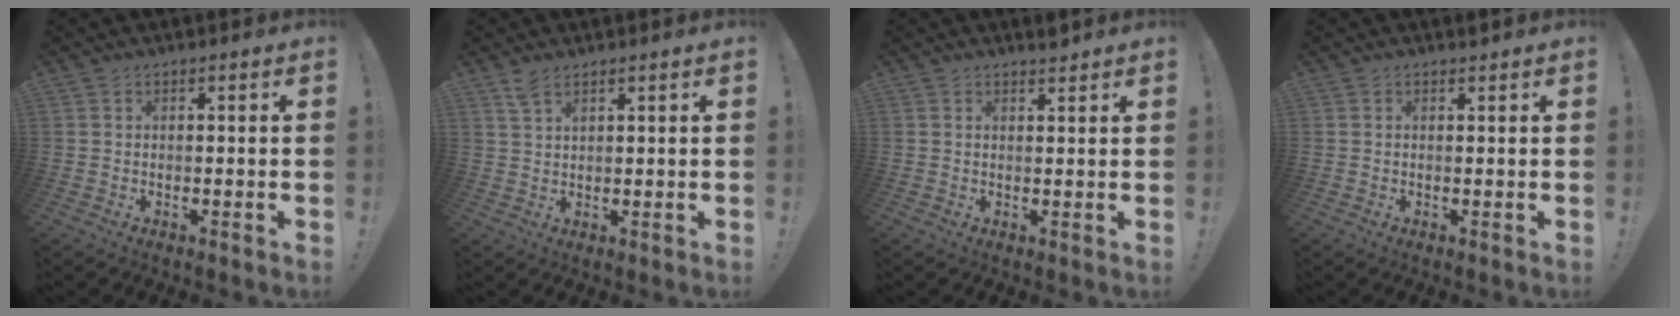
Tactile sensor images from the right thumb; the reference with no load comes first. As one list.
[{"total": 3.2, "force": [2.3, 1.1, 1.9], "torque": [-0.036, -0.008, 0.042]}, {"total": 2.1, "force": [1.9, 0.0, 0.8], "torque": [-0.007, -0.014, 0.033]}, {"total": 0.7, "force": [0.7, -0.1, 0.2], "torque": [0.008, -0.005, 0.011]}]